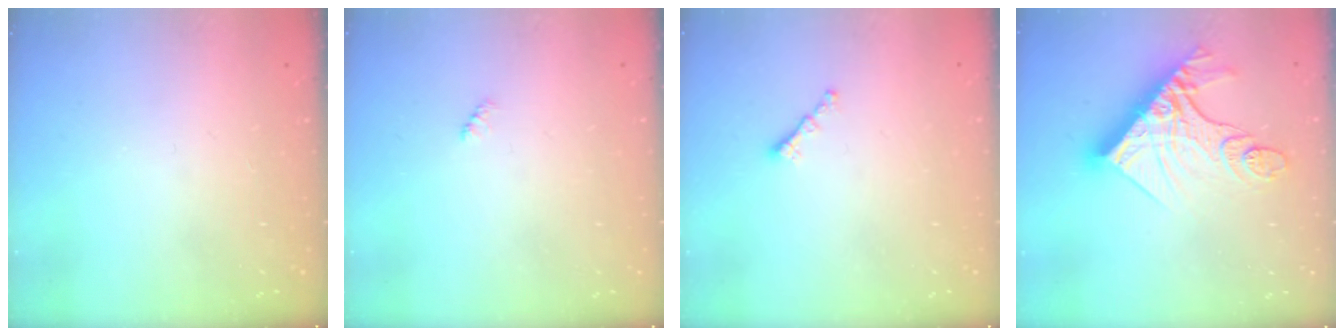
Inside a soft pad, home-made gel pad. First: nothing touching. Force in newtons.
{"total": 2.3, "press": 2.2, "slide": 0.5}
{"total": 0.8, "press": 0.7, "slide": 0.4}
{"total": 19.0, "press": 18.9, "slide": 2.3}